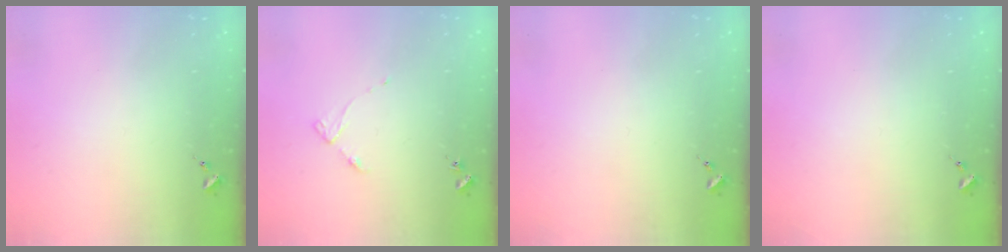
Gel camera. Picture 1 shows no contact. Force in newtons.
{"total": 3.3, "press": 3.3, "slide": 0.4}
{"total": 0.0}
{"total": 0.0}